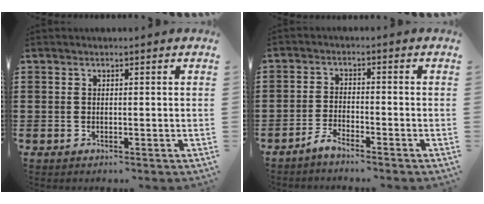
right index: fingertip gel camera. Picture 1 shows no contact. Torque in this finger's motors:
{"motor_torque": [-0.15, 0.63, 0.03, 0.01]}